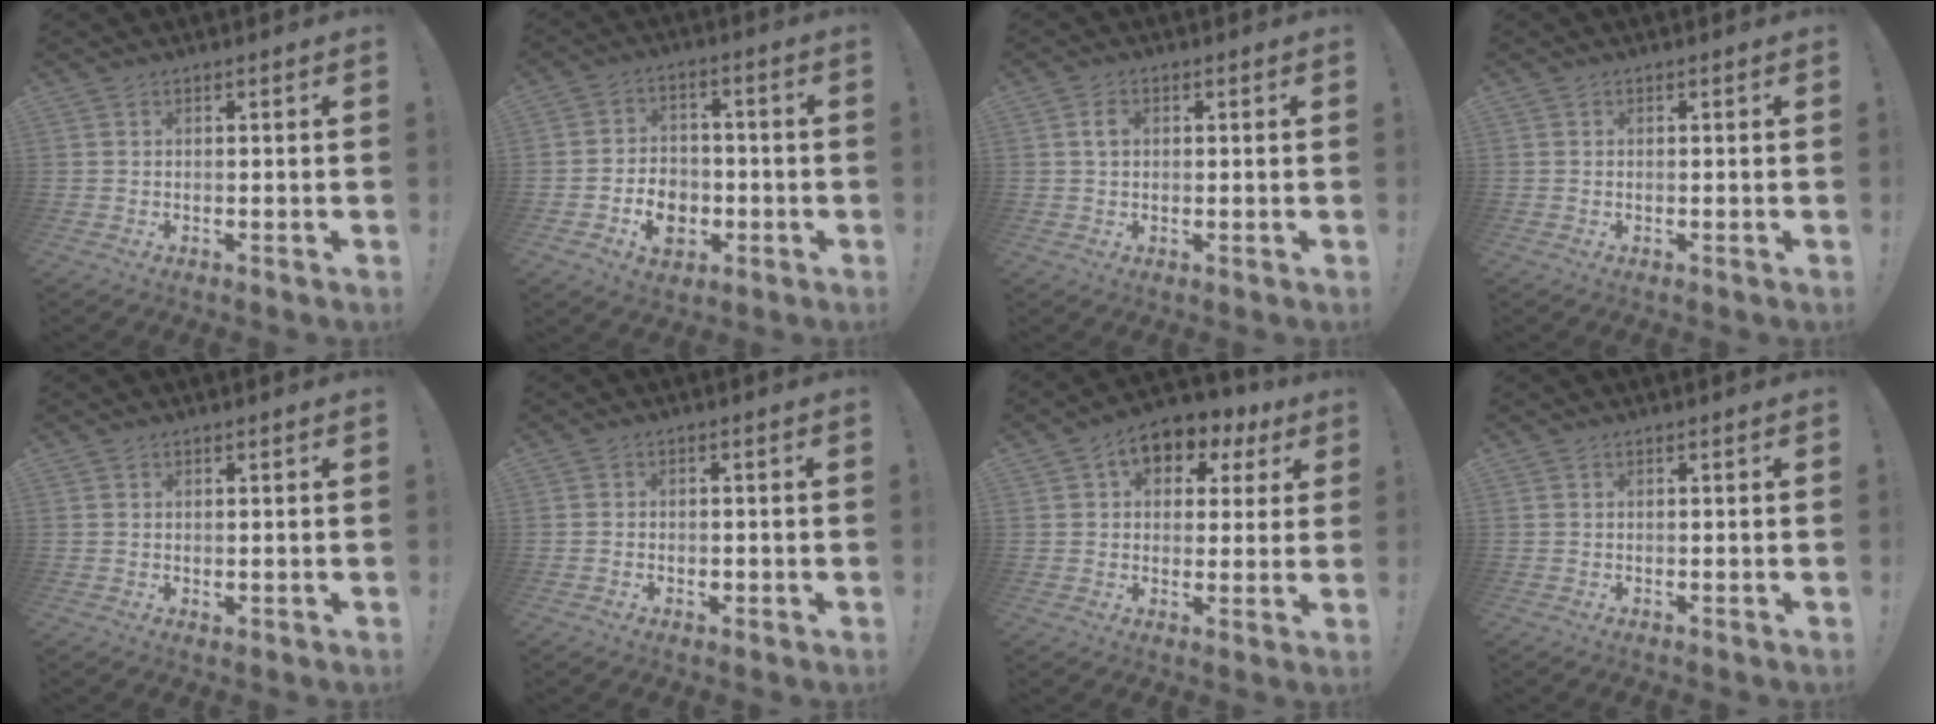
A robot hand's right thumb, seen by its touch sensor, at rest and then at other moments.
{"total": 9.4, "force": [-3.5, 7.6, 4.3], "torque": [-0.068, 0.021, -0.057]}
{"total": 3.2, "force": [0.7, 1.9, 2.4], "torque": [-0.041, 0.003, 0.011]}
{"total": 0.0}
{"total": 0.5, "force": [0.2, 0.3, 0.3], "torque": [-0.006, 0.001, 0.004]}
{"total": 1.7, "force": [-0.9, 1.3, 0.7], "torque": [-0.006, 0.001, -0.017]}
{"total": 9.1, "force": [4.1, 6.3, 5.2], "torque": [-0.068, -0.018, 0.076]}
{"total": 0.0}